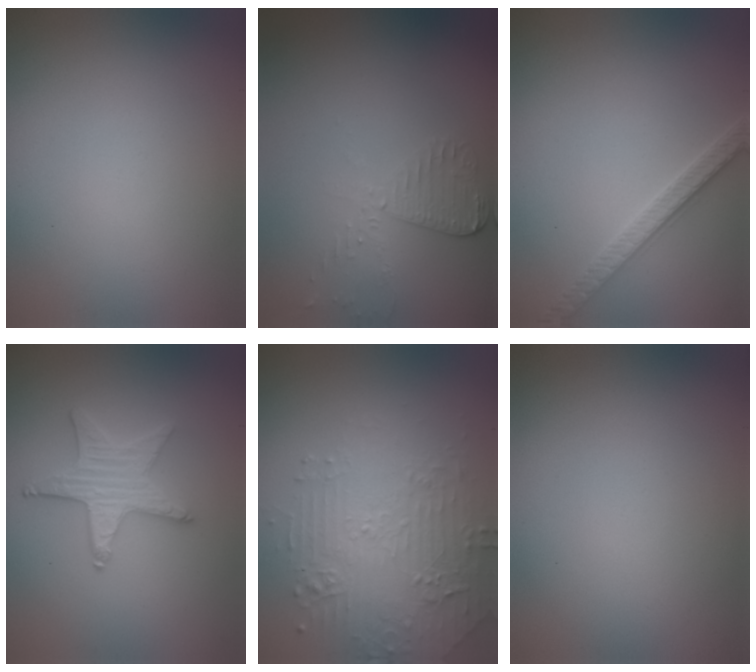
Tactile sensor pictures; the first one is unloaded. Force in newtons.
{"total": 2.5, "press": 2.3, "slide": 1.2}
{"total": 2.6, "press": 2.5, "slide": 0.5}
{"total": 3.8, "press": 3.5, "slide": 1.6}
{"total": 5.0, "press": 3.9, "slide": 3.1}
{"total": 0.0}